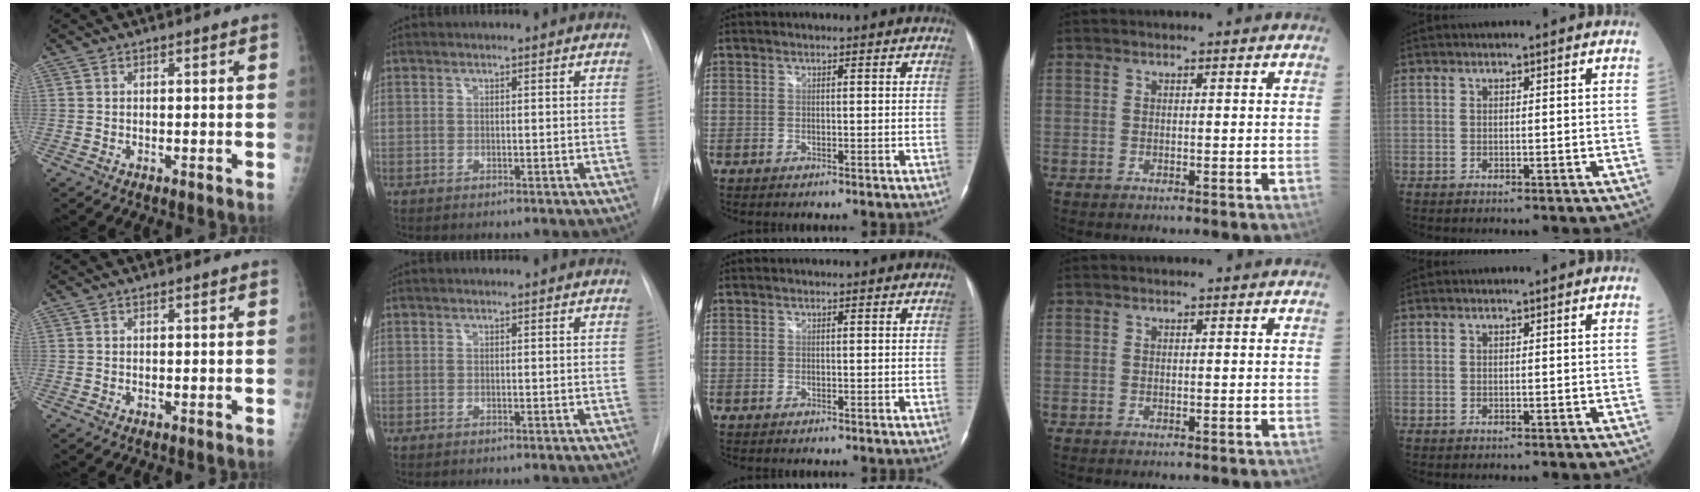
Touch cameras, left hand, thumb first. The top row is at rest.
{}